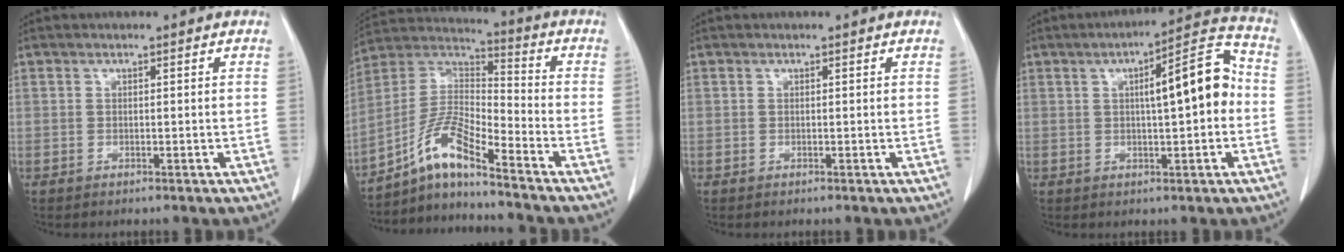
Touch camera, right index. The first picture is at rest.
{"total": 10.0, "force": [-7.4, 0.4, 6.7], "torque": [-0.148, 0.014, -0.138]}
{"total": 0.0}
{"total": 10.6, "force": [0.7, 2.2, 10.4], "torque": [-0.145, 0.033, 0.009]}